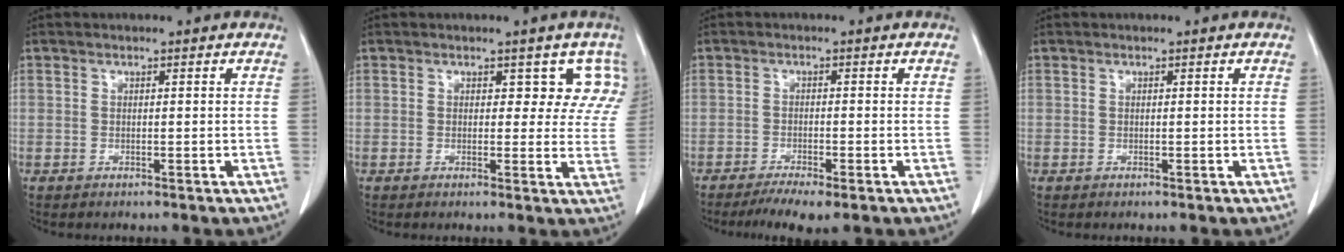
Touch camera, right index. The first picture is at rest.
{"total": 5.4, "force": [3.2, 3.6, 2.5], "torque": [0.003, -0.001, 0.015]}
{"total": 4.9, "force": [-3.5, 0.6, 3.4], "torque": [-0.055, -0.011, -0.055]}
{"total": 0.0}